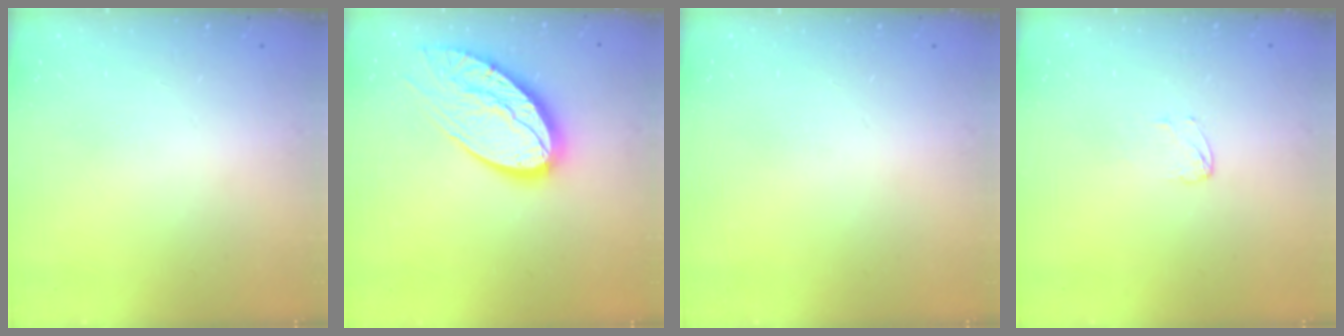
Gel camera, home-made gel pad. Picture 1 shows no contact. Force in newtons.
{"total": 19.8, "press": 19.8, "slide": 1.2}
{"total": 0.0}
{"total": 3.6, "press": 3.6, "slide": 0.3}